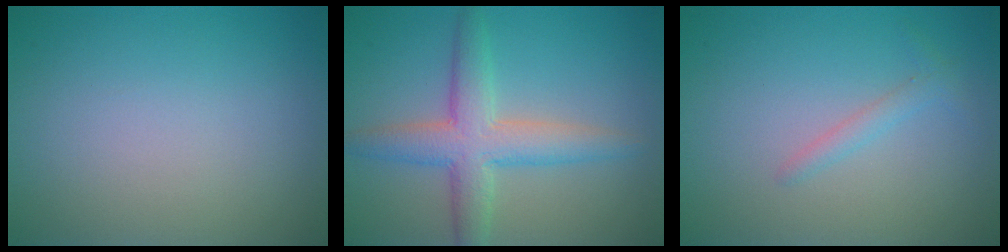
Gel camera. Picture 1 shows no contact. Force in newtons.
{"total": 5.0, "press": 5.0, "slide": 0.3}
{"total": 1.2, "press": 1.2, "slide": 0.1}